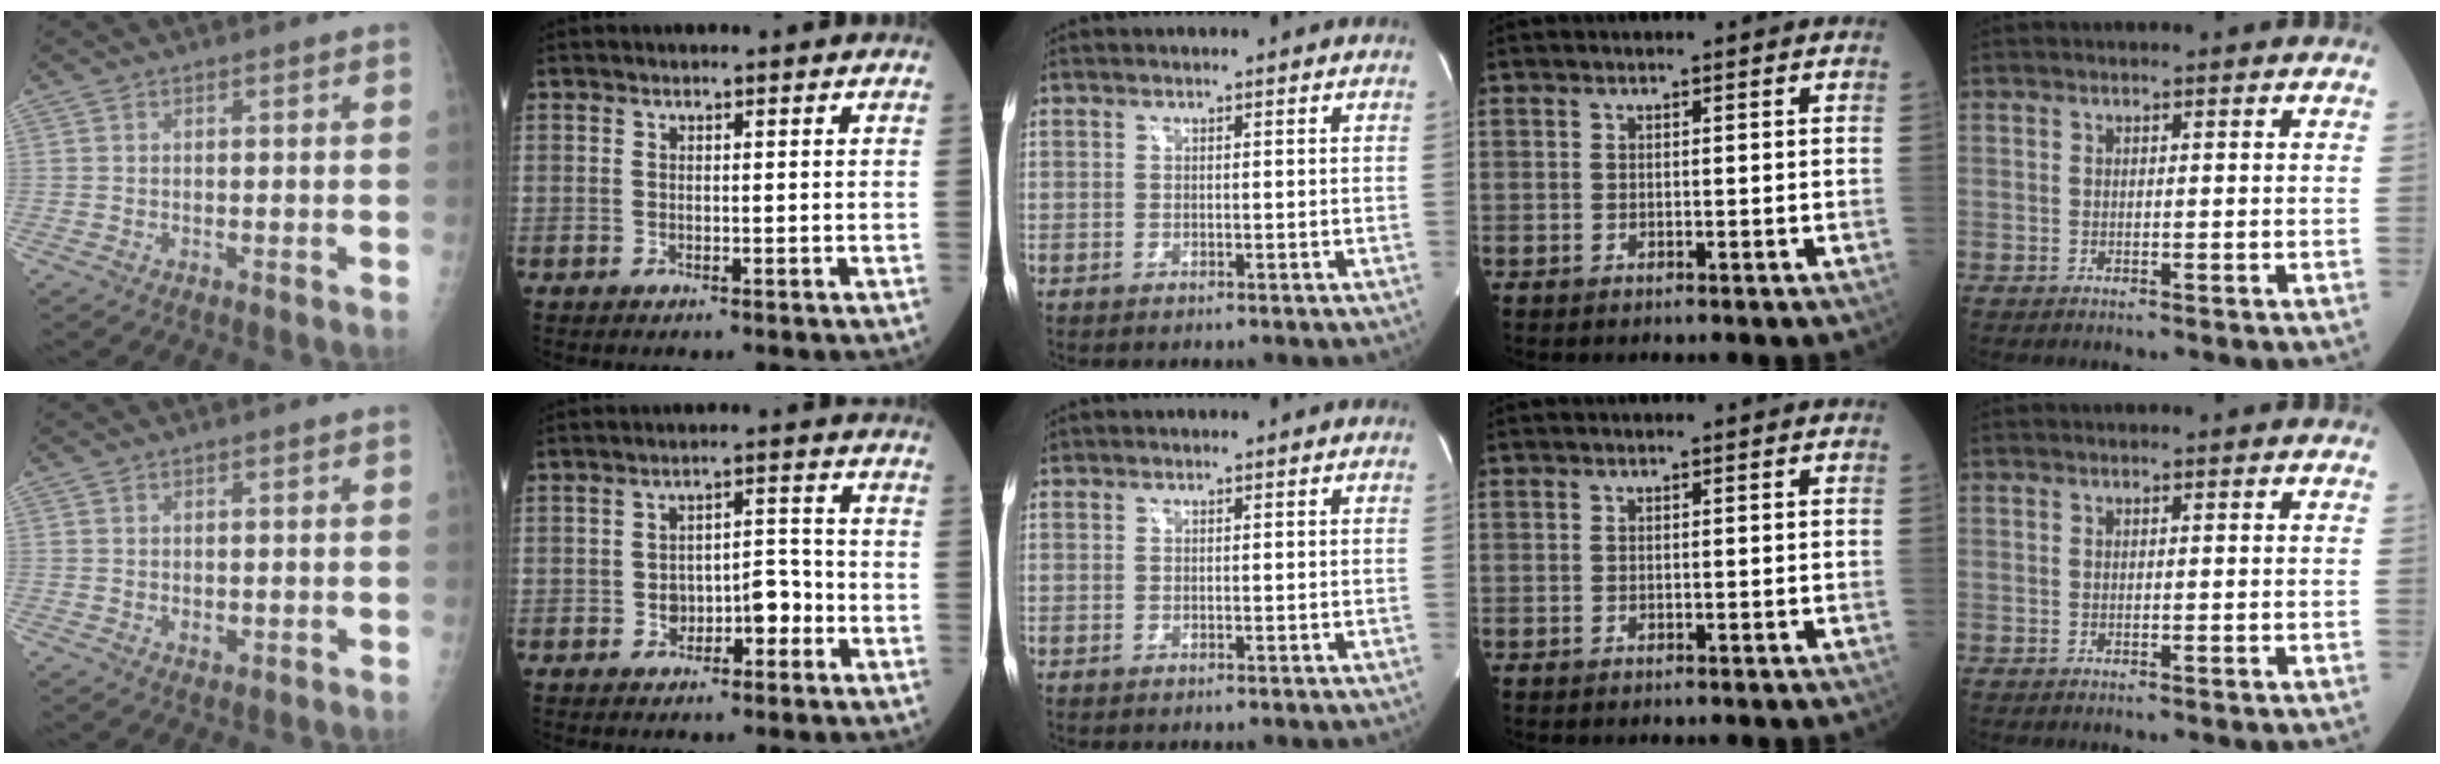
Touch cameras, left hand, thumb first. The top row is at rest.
{"thumb": {"total": 1.8, "force": [0.1, 1.1, 1.4], "torque": [-0.012, -0.008, 0.005]}, "index": {"total": 4.8, "force": [-2.0, 2.5, 3.6], "torque": [-0.053, 0.019, -0.030]}}